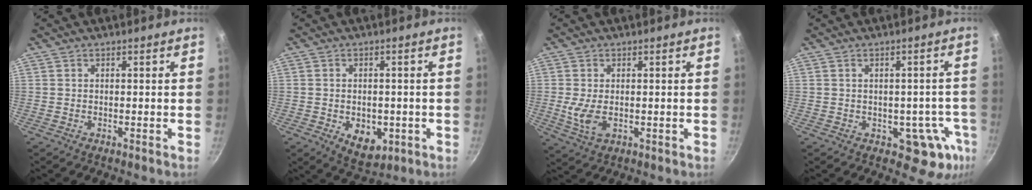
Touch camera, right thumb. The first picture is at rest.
{"total": 7.4, "force": [-2.0, 5.0, 5.1], "torque": [-0.052, -0.004, -0.017]}
{"total": 5.8, "force": [-0.3, 3.3, 4.8], "torque": [-0.096, -0.011, 0.000]}
{"total": 8.6, "force": [-2.4, 5.4, 6.3], "torque": [-0.025, 0.021, -0.022]}